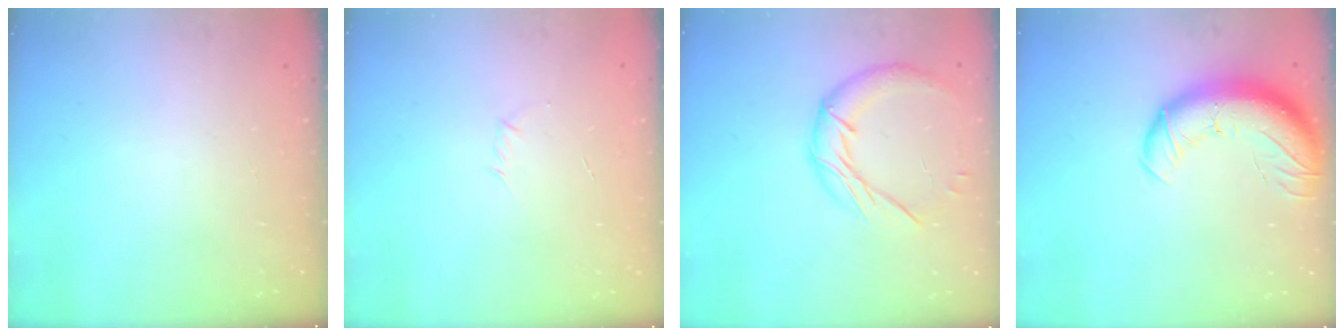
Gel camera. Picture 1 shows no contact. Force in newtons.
{"total": 2.9, "press": 2.8, "slide": 0.8}
{"total": 11.5, "press": 11.5, "slide": 0.8}
{"total": 15.2, "press": 14.7, "slide": 3.6}